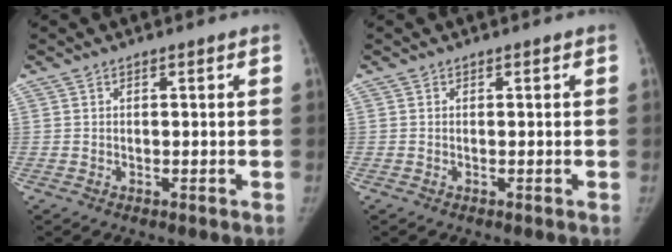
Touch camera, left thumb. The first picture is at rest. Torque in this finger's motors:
{"motor_torque": [0.00, 0.00, 0.11, -0.05, 0.00]}